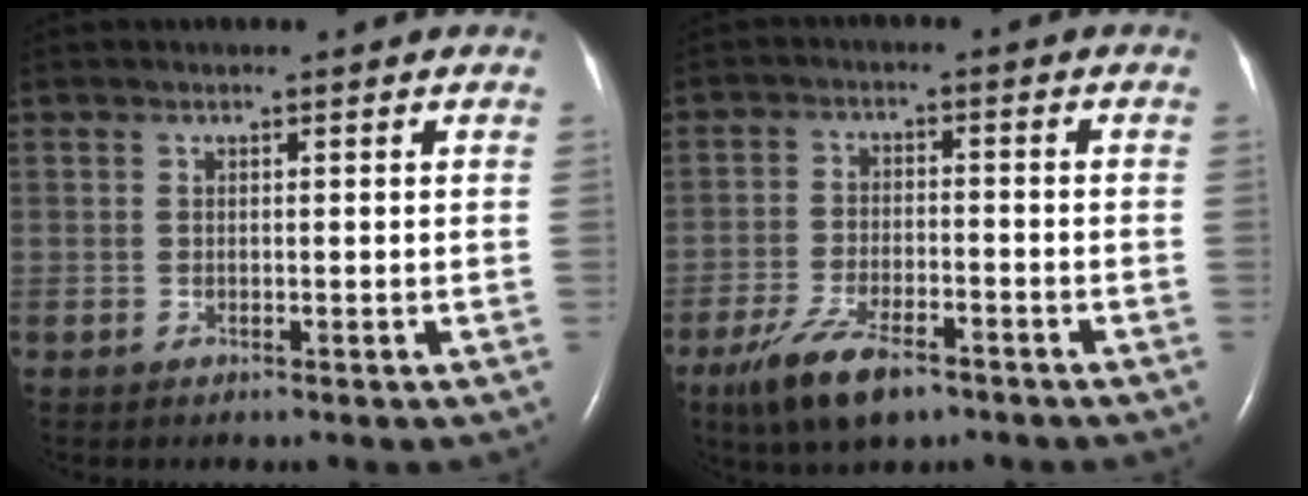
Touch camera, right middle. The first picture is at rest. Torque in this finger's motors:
{"motor_torque": [0.80, -0.74, 0.15, 0.04]}